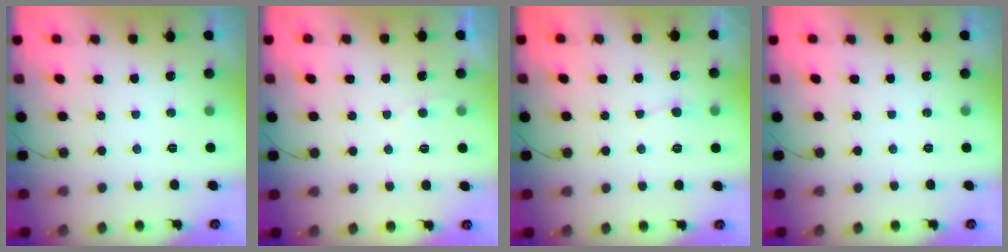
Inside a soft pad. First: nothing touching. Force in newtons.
{"total": 2.2, "press": 2.2, "slide": 0.2}
{"total": 3.0, "press": 3.0, "slide": 0.4}
{"total": 0.0}